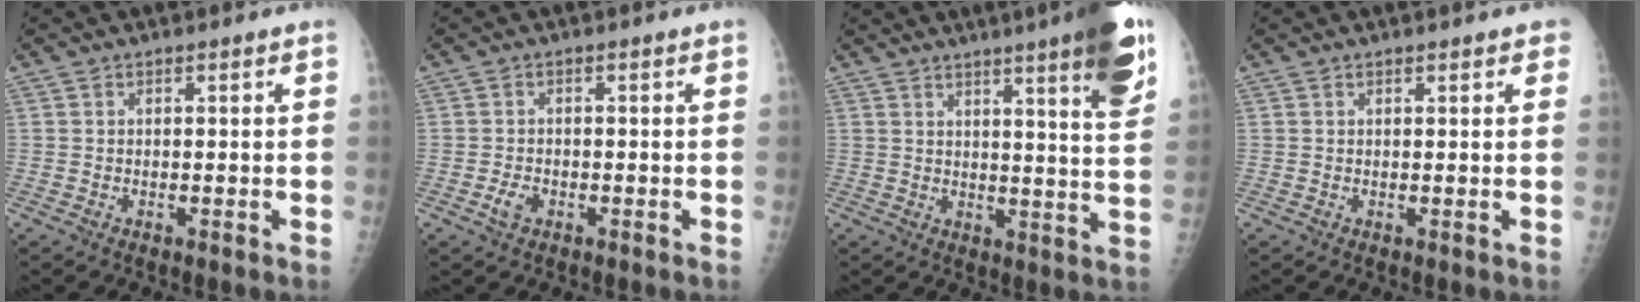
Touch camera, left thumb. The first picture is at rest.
{"total": 2.1, "force": [-0.9, 1.3, 1.3], "torque": [-0.028, 0.006, -0.017]}
{"total": 14.3, "force": [8.2, 1.3, 11.7], "torque": [-0.142, -0.038, 0.101]}
{"total": 2.5, "force": [1.7, 0.7, 1.7], "torque": [-0.013, 0.002, 0.019]}